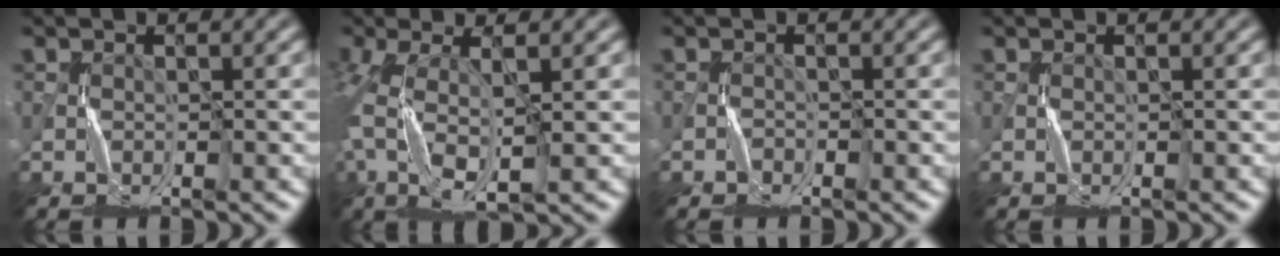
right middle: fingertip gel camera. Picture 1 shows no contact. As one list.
[{"total": 5.8, "force": [-1.2, 2.1, 5.3], "torque": [-0.130, 0.003, -0.026]}, {"total": 0.8, "force": [-0.7, 0.5, -0.1], "torque": [0.002, 0.005, -0.014]}, {"total": 0.0}]